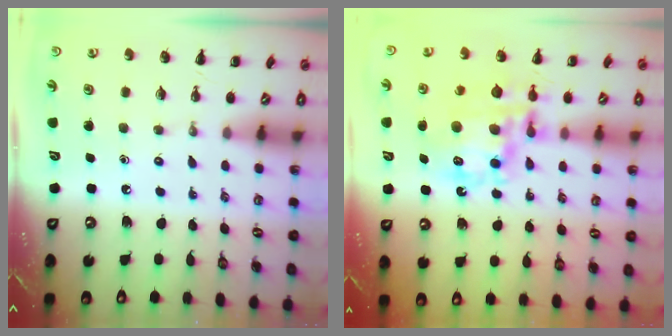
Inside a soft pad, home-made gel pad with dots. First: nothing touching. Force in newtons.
{"total": 16.6, "press": 16.2, "slide": 3.6}